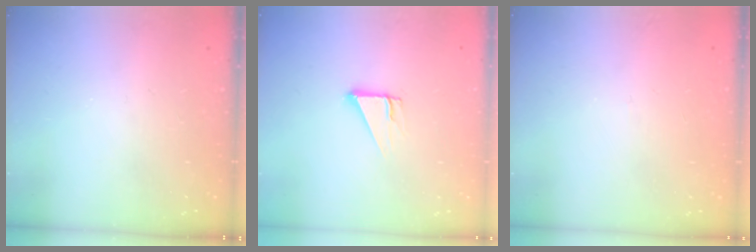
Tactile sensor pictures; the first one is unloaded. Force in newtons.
{"total": 2.7, "press": 2.7, "slide": 0.0}
{"total": 2.7, "press": 2.7, "slide": 0.3}